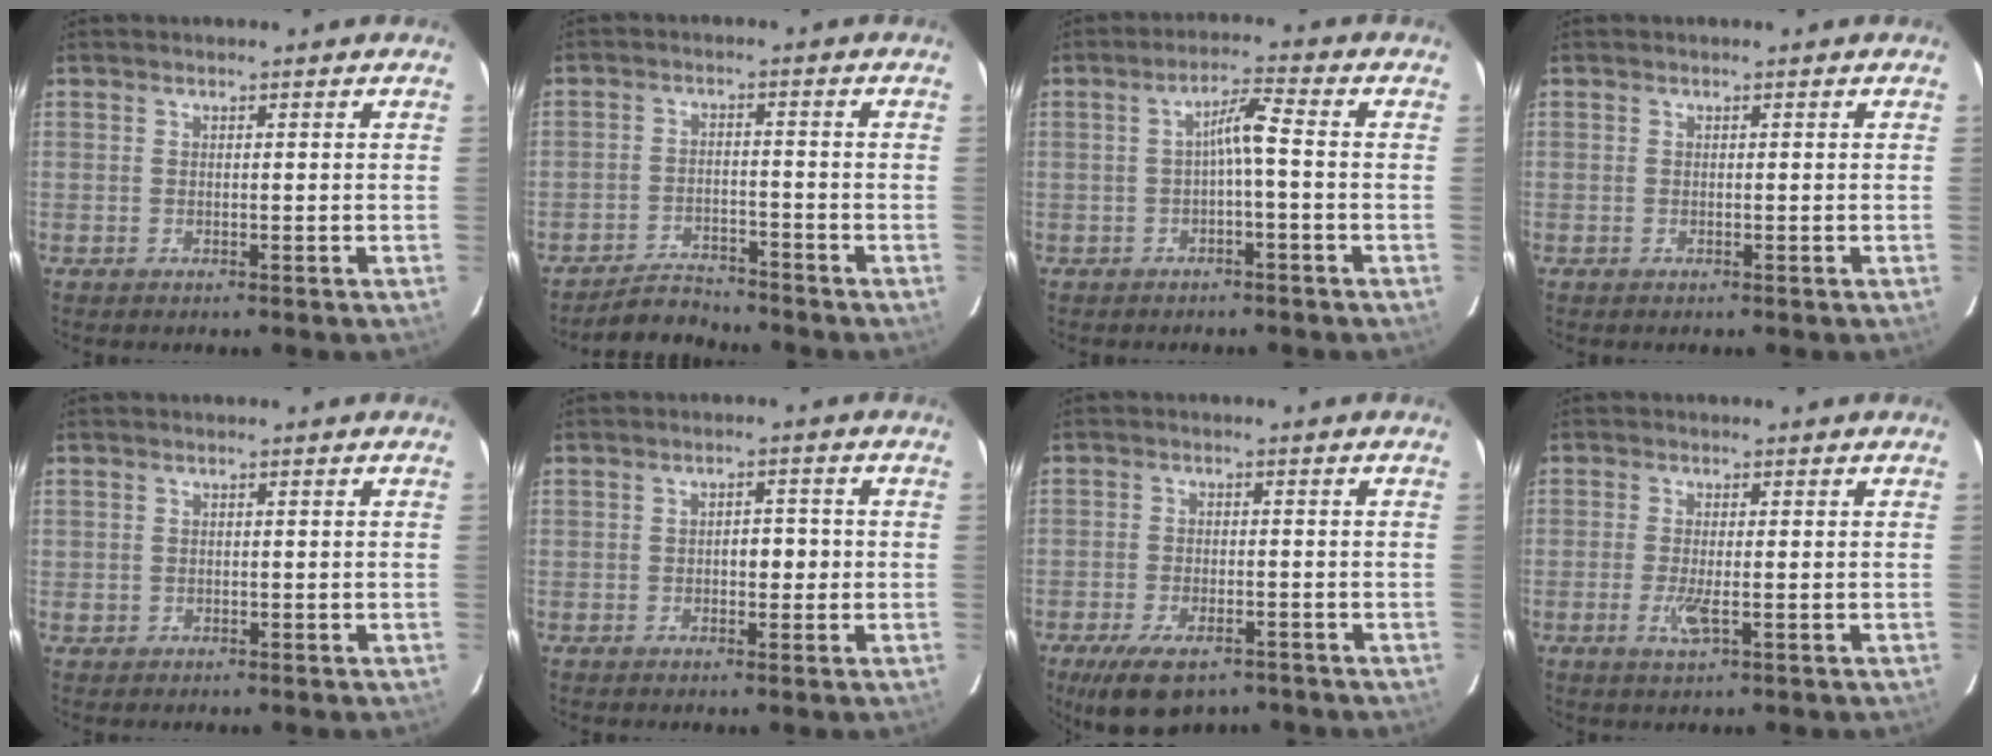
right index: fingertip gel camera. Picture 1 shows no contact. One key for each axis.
{"total": 4.5, "fx": -4.4, "fy": 0.9, "fz": -0.3, "tx": 0.000, "ty": -0.005, "tz": -0.075}
{"total": 4.3, "fx": -0.4, "fy": 0.2, "fz": 4.3, "tx": -0.071, "ty": 0.018, "tz": -0.006}
{"total": 0.0}
{"total": 0.6, "fx": 0.0, "fy": 0.6, "fz": 0.1, "tx": 0.001, "ty": 0.003, "tz": 0.001}
{"total": 2.9, "fx": -0.3, "fy": 1.5, "fz": 2.5, "tx": -0.033, "ty": 0.008, "tz": -0.003}
{"total": 8.7, "fx": -6.3, "fy": 3.5, "fz": 4.9, "tx": -0.086, "ty": -0.007, "tz": -0.101}
{"total": 2.8, "fx": -0.9, "fy": 0.3, "fz": 2.7, "tx": -0.057, "ty": -0.007, "tz": -0.015}